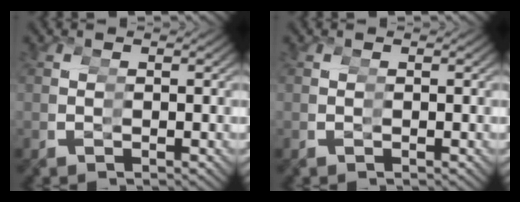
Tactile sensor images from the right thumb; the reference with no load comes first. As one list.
[{"total": 0.0}]